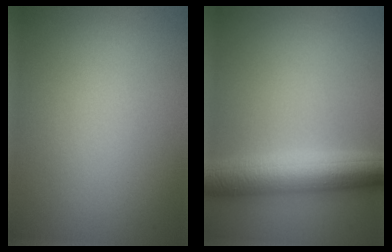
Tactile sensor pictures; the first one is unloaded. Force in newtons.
{"total": 6.8, "press": 6.8, "slide": 0.1}